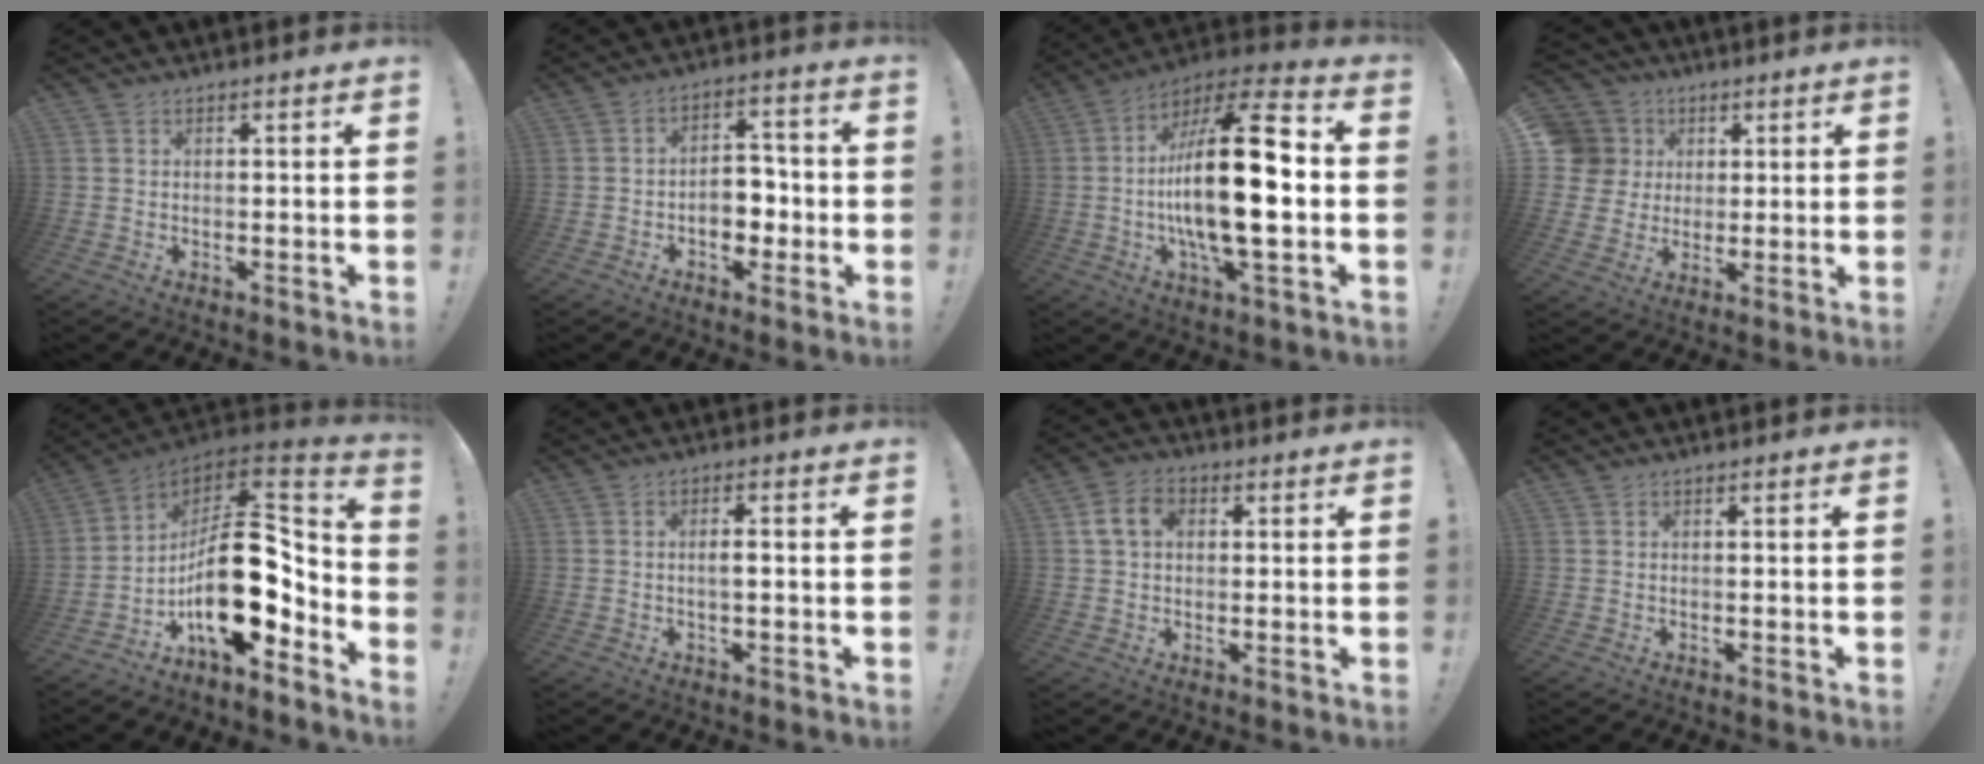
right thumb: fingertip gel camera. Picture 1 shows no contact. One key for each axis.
{"total": 9.1, "fx": -2.3, "fy": 6.6, "fz": 5.9, "tx": -0.091, "ty": 0.023, "tz": -0.038}
{"total": 25.3, "fx": -2.1, "fy": 8.2, "fz": 23.8, "tx": -0.425, "ty": 0.005, "tz": -0.041}
{"total": 9.9, "fx": 2.1, "fy": 9.4, "fz": 2.6, "tx": -0.039, "ty": -0.005, "tz": 0.047}
{"total": 23.1, "fx": -3.6, "fy": 12.5, "fz": 19.1, "tx": -0.327, "ty": 0.016, "tz": -0.047}
{"total": 2.5, "fx": -0.5, "fy": 0.6, "fz": 2.4, "tx": -0.044, "ty": 0.004, "tz": -0.011}
{"total": 7.7, "fx": 2.0, "fy": 5.6, "fz": 4.9, "tx": -0.076, "ty": 0.013, "tz": 0.039}
{"total": 0.0}